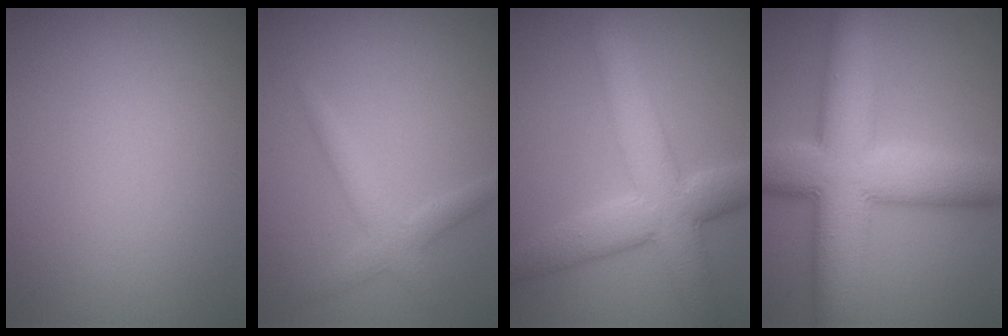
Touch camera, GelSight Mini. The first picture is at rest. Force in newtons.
{"total": 2.4, "press": 2.4, "slide": 0.2}
{"total": 7.3, "press": 7.3, "slide": 0.4}
{"total": 11.8, "press": 11.8, "slide": 0.1}